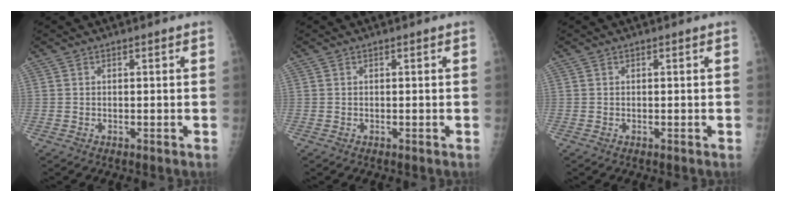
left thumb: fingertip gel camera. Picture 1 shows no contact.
{"total": 0.0}
{"total": 0.0}